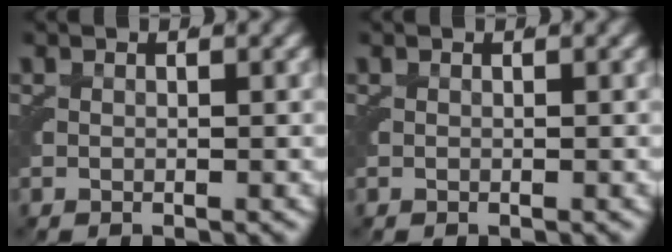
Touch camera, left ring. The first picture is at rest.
{"total": 0.0}